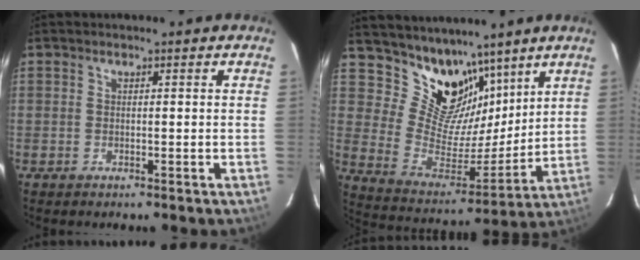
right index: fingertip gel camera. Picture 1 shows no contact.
{"total": 15.1, "force": [10.9, 8.6, 6.1], "torque": [-0.117, -0.013, 0.207]}